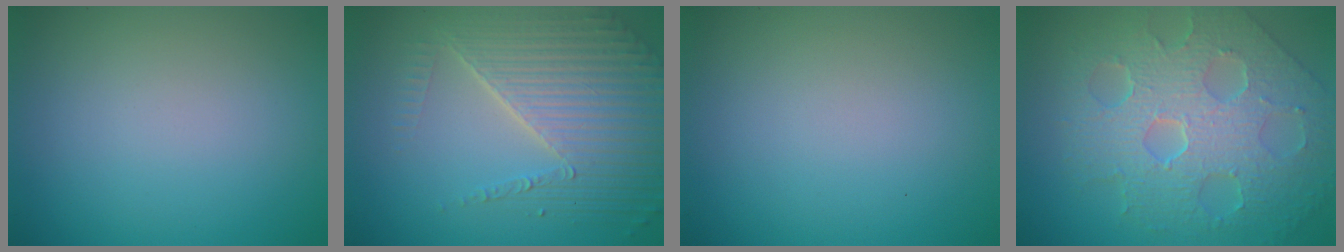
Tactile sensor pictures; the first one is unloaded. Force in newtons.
{"total": 6.7, "press": 4.9, "slide": 4.5}
{"total": 0.0}
{"total": 8.8, "press": 6.1, "slide": 6.4}